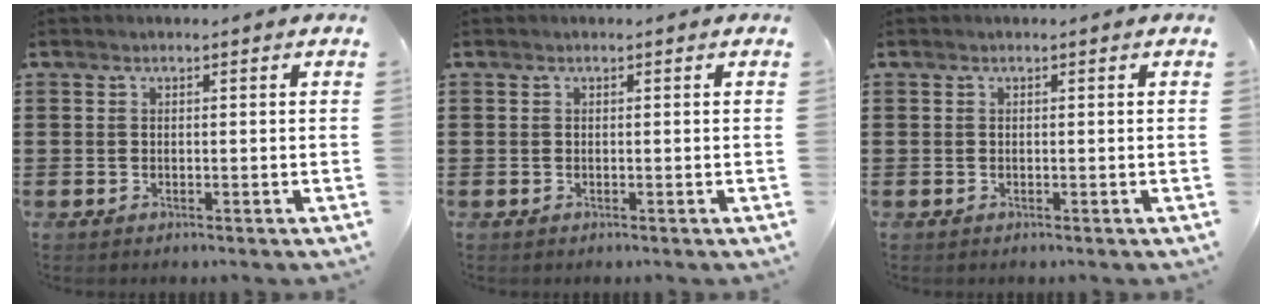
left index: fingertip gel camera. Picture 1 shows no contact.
{"total": 0.0}
{"total": 0.0}